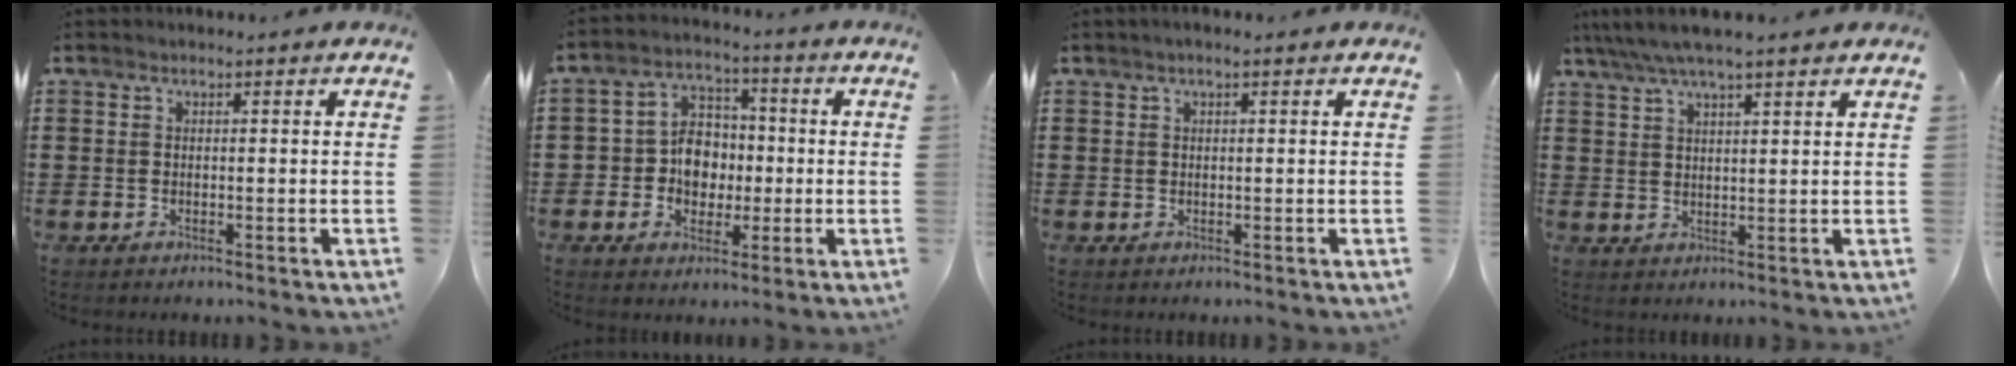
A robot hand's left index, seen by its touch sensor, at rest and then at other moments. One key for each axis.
{"total": 7.2, "fx": -0.8, "fy": 6.3, "fz": 3.2, "tx": -0.077, "ty": 0.021, "tz": -0.014}
{"total": 1.0, "fx": 0.4, "fy": 0.1, "fz": 0.9, "tx": -0.016, "ty": 0.000, "tz": 0.007}
{"total": 4.6, "fx": 3.7, "fy": 0.3, "fz": 2.7, "tx": -0.062, "ty": -0.007, "tz": 0.066}